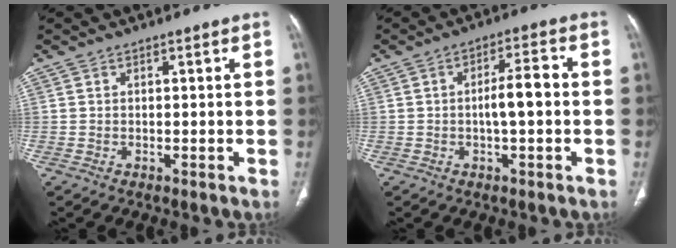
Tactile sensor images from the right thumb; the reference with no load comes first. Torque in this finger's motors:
{"motor_torque": [0.51, 1.50, 0.78, 0.09, 0.02]}